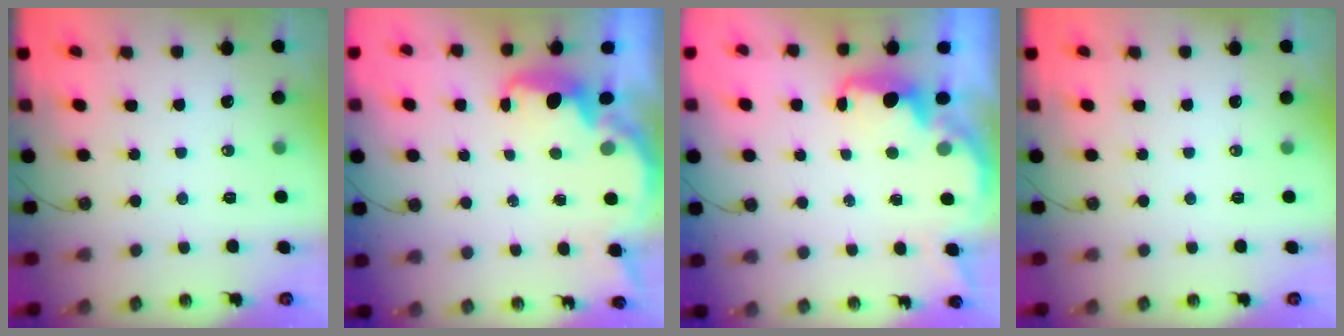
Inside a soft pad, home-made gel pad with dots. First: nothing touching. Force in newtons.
{"total": 2.7, "press": 2.5, "slide": 0.9}
{"total": 2.2, "press": 2.1, "slide": 0.8}
{"total": 0.0}